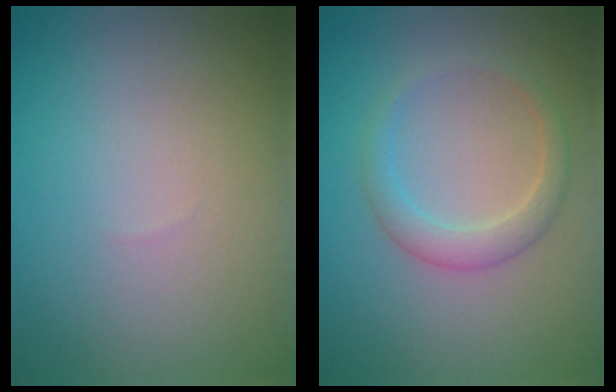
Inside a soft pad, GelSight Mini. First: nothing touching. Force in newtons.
{"total": 2.2, "press": 2.2, "slide": 0.1}